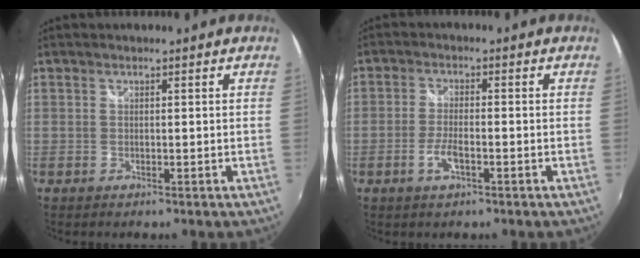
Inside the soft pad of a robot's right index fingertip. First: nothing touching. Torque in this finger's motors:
{"motor_torque": [0.02, -0.02, 0.05, 0.03]}